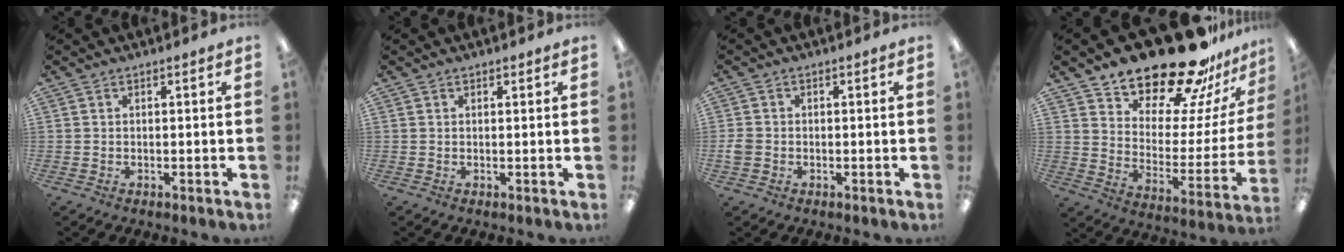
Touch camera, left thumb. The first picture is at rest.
{"total": 0.7, "force": [0.5, 0.5, 0.1], "torque": [-0.002, 0.002, 0.010]}
{"total": 2.6, "force": [-0.7, 2.2, 1.2], "torque": [-0.018, 0.007, -0.012]}
{"total": 22.9, "force": [19.7, 7.3, 8.9], "torque": [-0.132, -0.150, 0.346]}